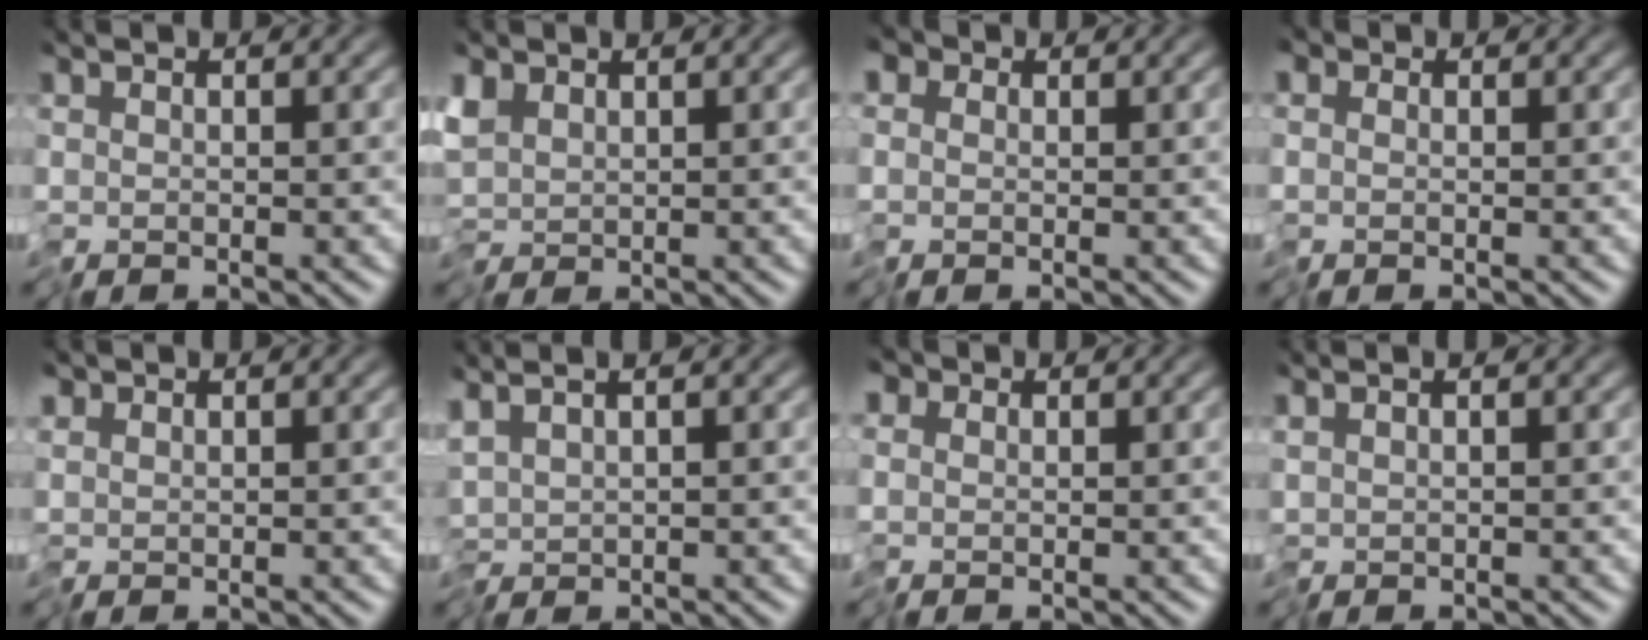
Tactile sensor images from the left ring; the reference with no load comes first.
{"total": 1.6, "force": [0.3, 1.2, 1.0], "torque": [-0.019, 0.001, 0.004]}
{"total": 2.9, "force": [0.3, 2.6, 1.2], "torque": [-0.032, 0.011, -0.003]}
{"total": 0.8, "force": [-0.4, 0.7, 0.0], "torque": [0.001, 0.000, -0.010]}
{"total": 0.5, "force": [0.3, 0.5, 0.0], "torque": [-0.002, 0.000, 0.004]}
{"total": 2.0, "force": [0.3, 0.5, 1.9], "torque": [-0.040, 0.006, 0.004]}
{"total": 1.1, "force": [-0.2, 1.1, 0.1], "torque": [-0.001, 0.000, -0.008]}
{"total": 0.6, "force": [0.2, 0.1, 0.6], "torque": [-0.014, 0.003, 0.005]}